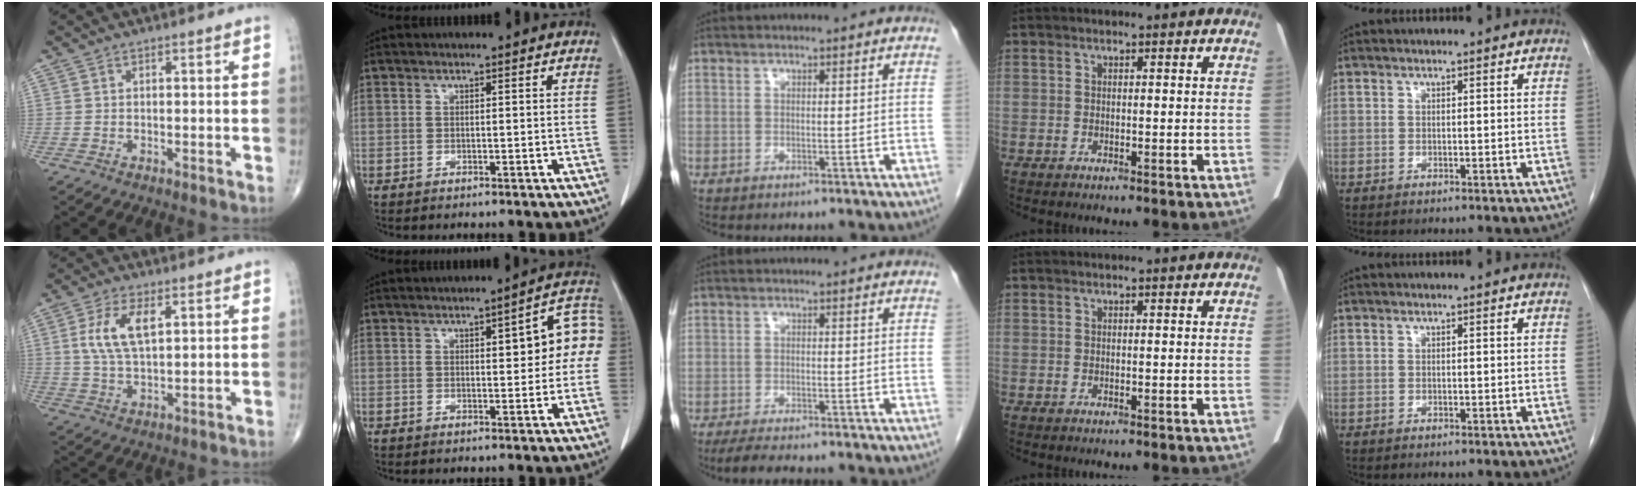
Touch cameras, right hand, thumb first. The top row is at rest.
{"thumb": {"total": 8.6, "force": [2.5, 3.9, 7.2], "torque": [-0.146, -0.003, 0.050]}, "index": {"total": 8.0, "force": [1.1, 2.3, 7.6], "torque": [-0.090, 0.032, 0.011]}, "middle": {"total": 4.6, "force": [-3.8, 0.5, 2.4], "torque": [-0.044, -0.012, -0.061]}}